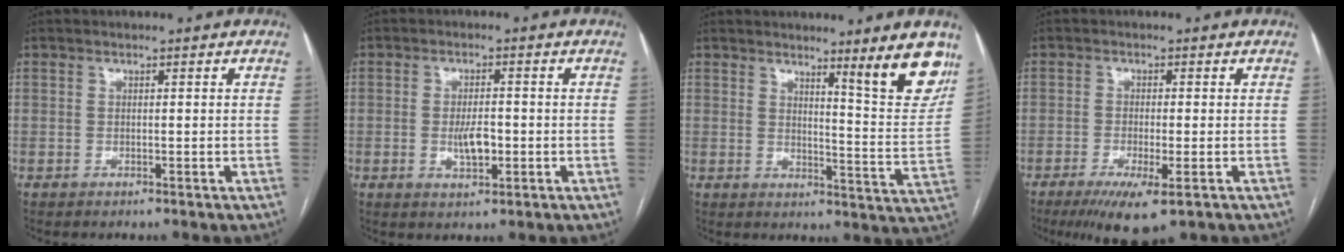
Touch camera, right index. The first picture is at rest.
{"total": 4.0, "force": [-0.8, 1.5, 3.7], "torque": [-0.069, -0.001, -0.011]}
{"total": 10.0, "force": [7.1, 0.1, 7.1], "torque": [-0.079, -0.036, 0.088]}
{"total": 7.0, "force": [-3.7, 1.3, 5.8], "torque": [-0.098, -0.019, -0.058]}